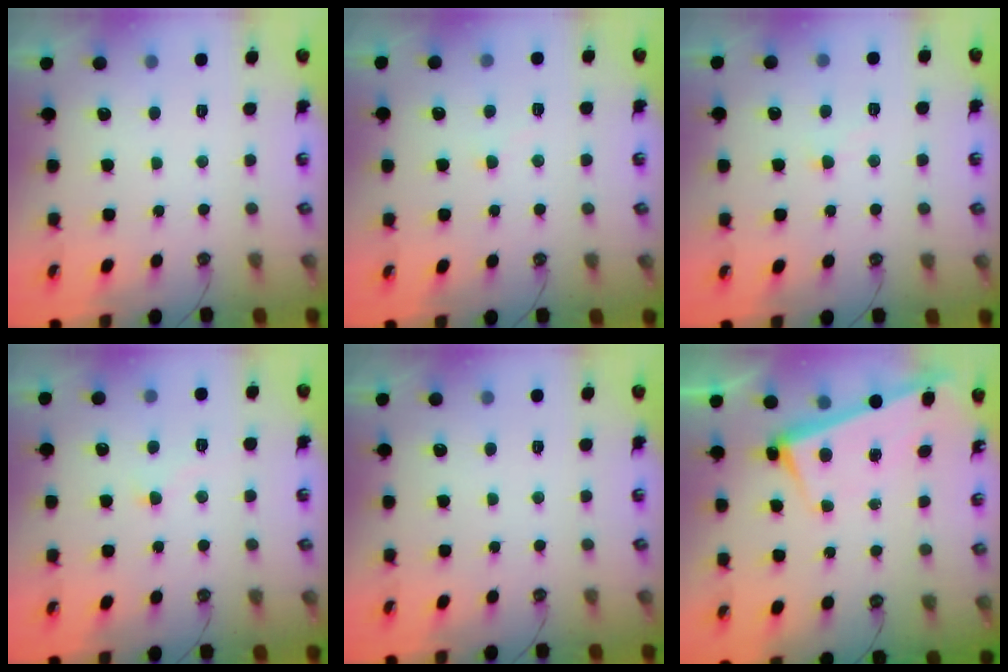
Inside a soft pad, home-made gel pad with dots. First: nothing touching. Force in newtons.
{"total": 4.8, "press": 4.8, "slide": 0.5}
{"total": 2.2, "press": 2.1, "slide": 0.6}
{"total": 2.5, "press": 2.4, "slide": 0.7}
{"total": 0.0}
{"total": 3.3, "press": 3.2, "slide": 0.9}